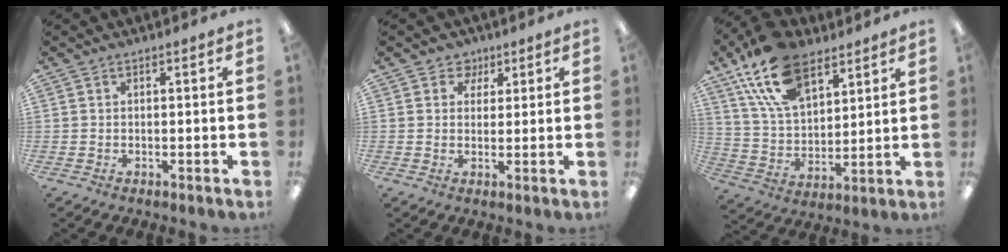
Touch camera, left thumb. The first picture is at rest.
{"total": 4.2, "force": [2.3, 3.5, 0.7], "torque": [-0.002, -0.007, 0.038]}
{"total": 18.6, "force": [11.4, 10.3, 10.6], "torque": [-0.212, -0.038, 0.209]}